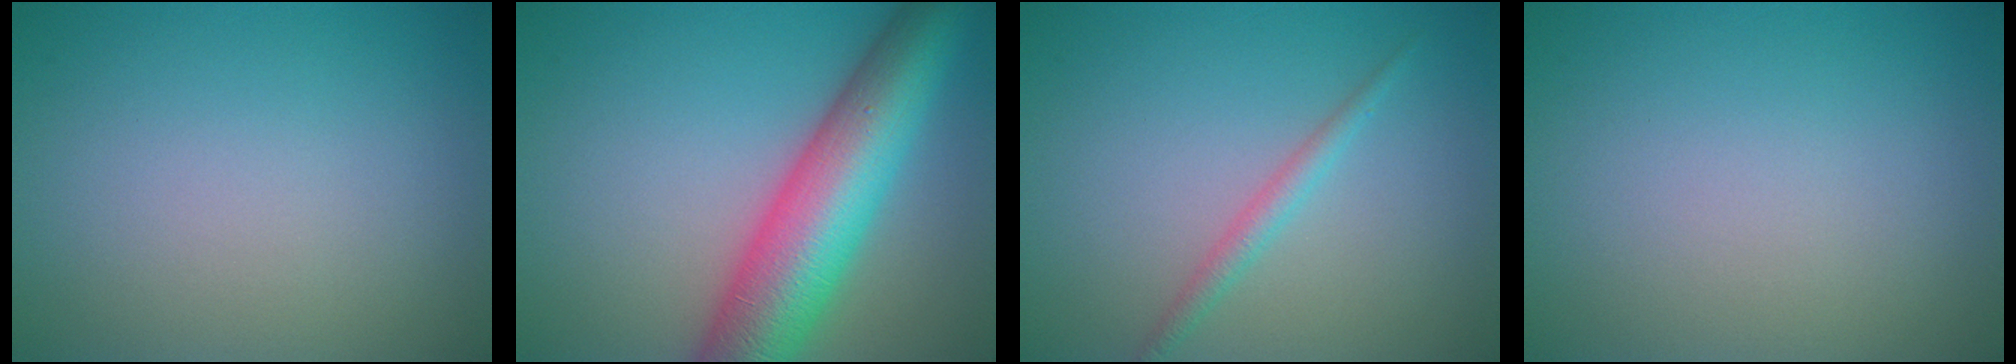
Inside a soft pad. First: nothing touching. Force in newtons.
{"total": 10.8, "press": 10.8, "slide": 0.3}
{"total": 1.6, "press": 1.6, "slide": 0.0}
{"total": 0.0}